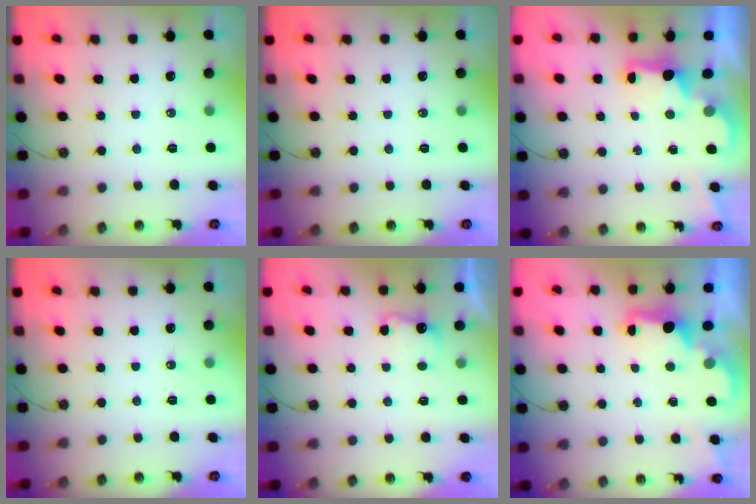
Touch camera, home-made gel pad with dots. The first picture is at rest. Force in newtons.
{"total": 0.0}
{"total": 2.0, "press": 1.9, "slide": 0.7}
{"total": 0.0}
{"total": 3.8, "press": 3.6, "slide": 1.0}
{"total": 2.3, "press": 2.2, "slide": 0.7}